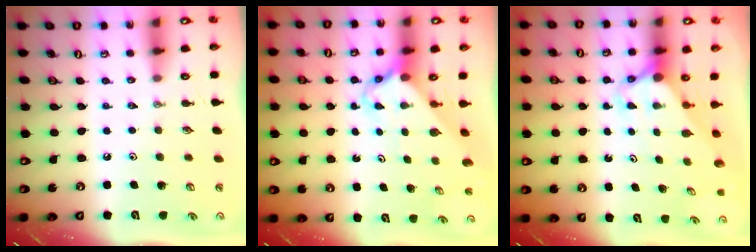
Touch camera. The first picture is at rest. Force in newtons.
{"total": 2.7, "press": 2.7, "slide": 0.2}
{"total": 3.0, "press": 3.0, "slide": 0.3}